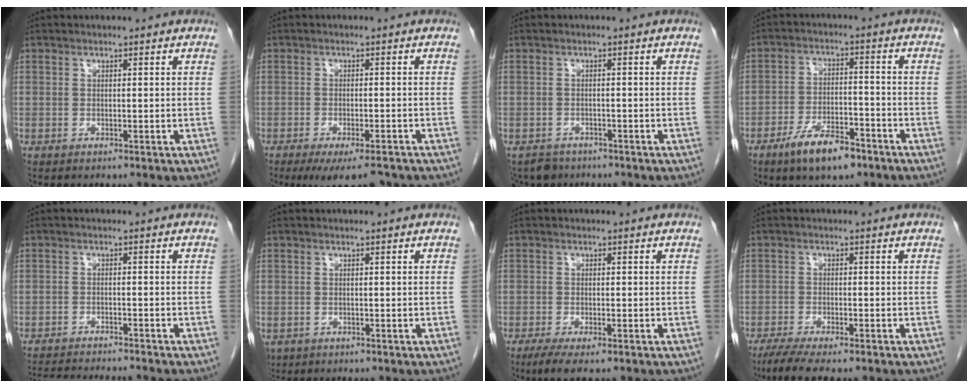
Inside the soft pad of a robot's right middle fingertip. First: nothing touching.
{"total": 8.3, "force": [-6.7, 1.9, 4.5], "torque": [-0.060, -0.013, -0.099]}
{"total": 3.9, "force": [-3.2, 2.2, 0.2], "torque": [-0.002, -0.001, -0.051]}
{"total": 8.4, "force": [-5.6, 2.9, 5.5], "torque": [-0.101, -0.002, -0.095]}
{"total": 9.5, "force": [-9.0, 0.0, 3.2], "torque": [-0.044, -0.009, -0.134]}
{"total": 2.8, "force": [-1.4, 2.2, 1.0], "torque": [-0.025, -0.004, -0.018]}
{"total": 4.8, "force": [-3.2, 1.2, 3.4], "torque": [-0.060, -0.012, -0.049]}
{"total": 7.1, "force": [-5.5, 1.3, 4.3], "torque": [-0.071, -0.015, -0.088]}